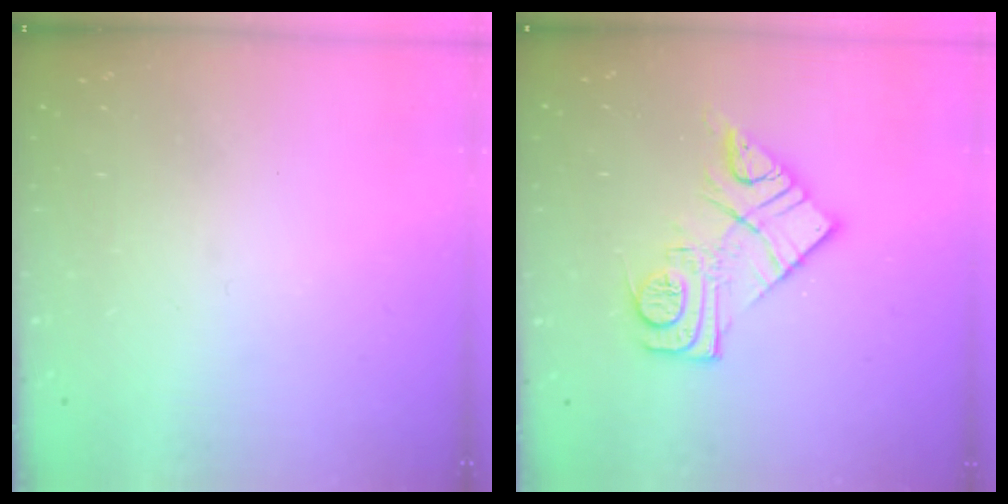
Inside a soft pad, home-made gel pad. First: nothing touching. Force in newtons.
{"total": 12.9, "press": 12.8, "slide": 0.9}